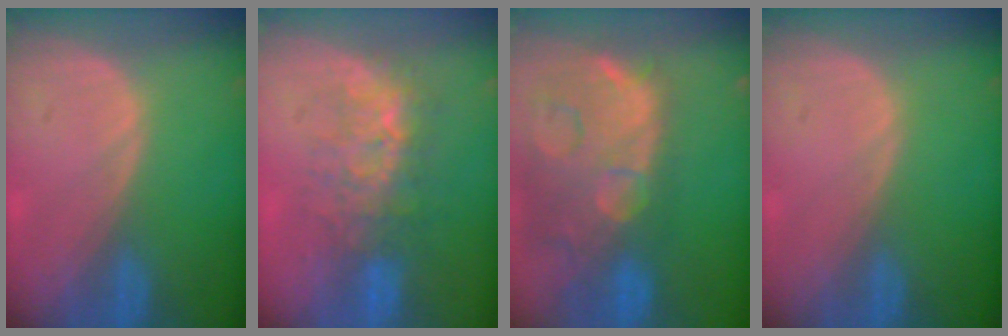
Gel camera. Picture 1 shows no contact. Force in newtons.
{"total": 7.6, "press": 7.3, "slide": 2.1}
{"total": 15.0, "press": 12.0, "slide": 9.0}
{"total": 0.0}